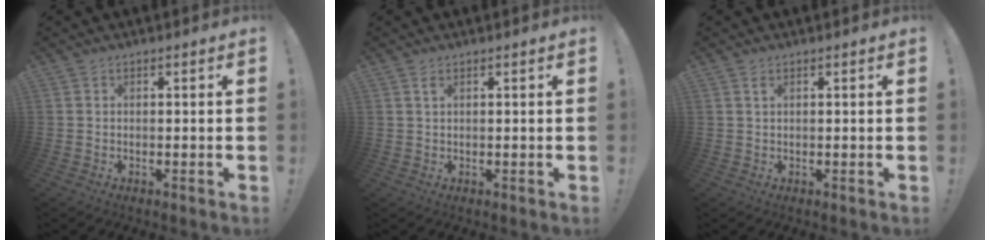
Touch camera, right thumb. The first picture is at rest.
{"total": 1.8, "force": [1.0, 0.7, 1.4], "torque": [-0.026, 0.001, 0.016]}
{"total": 1.5, "force": [0.8, 0.6, 1.1], "torque": [-0.020, 0.000, 0.012]}